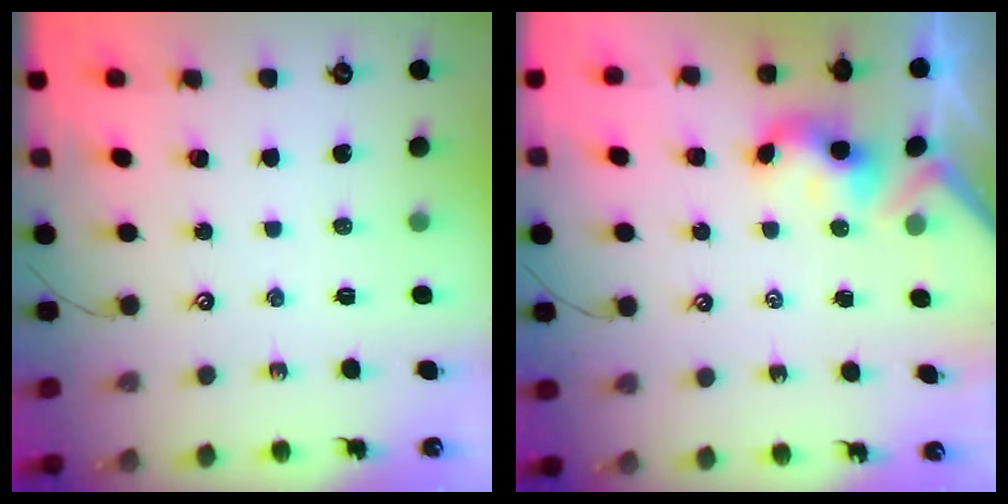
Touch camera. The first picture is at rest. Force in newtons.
{"total": 3.6, "press": 3.6, "slide": 0.4}